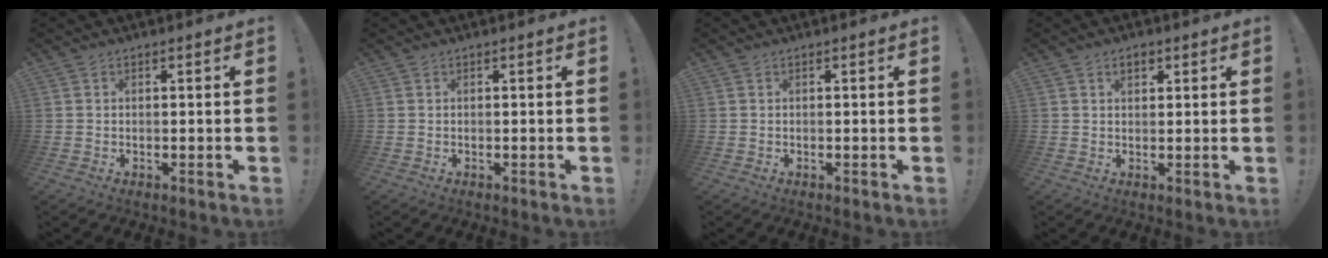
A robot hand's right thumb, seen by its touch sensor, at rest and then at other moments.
{"total": 0.0}
{"total": 0.0}
{"total": 2.8, "force": [1.5, 1.6, 1.7], "torque": [-0.016, -0.004, 0.022]}